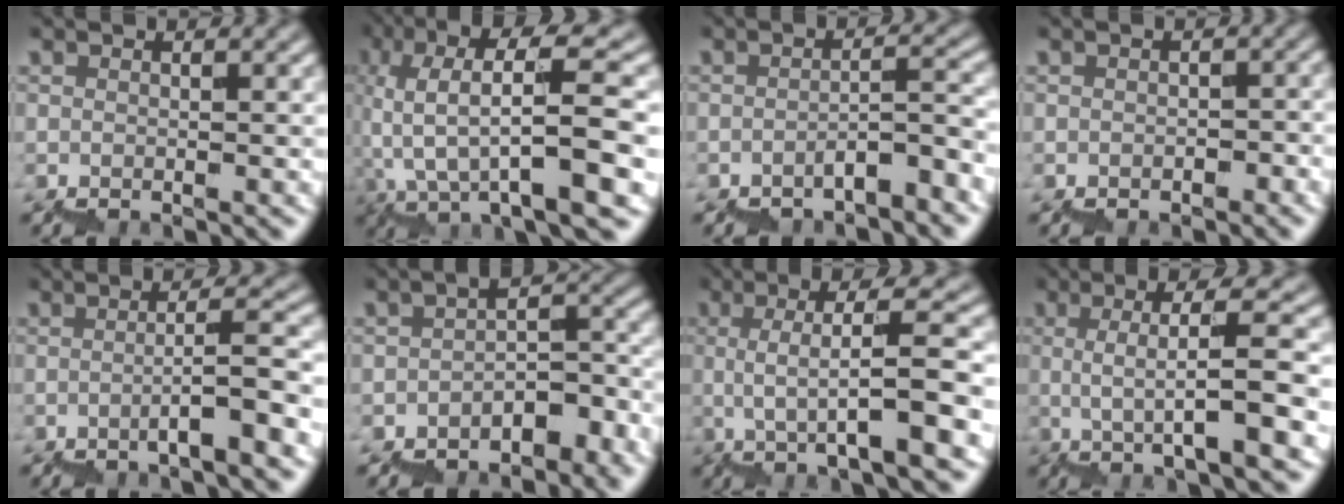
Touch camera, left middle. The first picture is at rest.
{"total": 10.0, "force": [0.0, 3.3, 9.5], "torque": [-0.178, 0.023, 0.001]}
{"total": 3.3, "force": [-2.1, 0.7, 2.5], "torque": [-0.035, 0.020, -0.028]}
{"total": 1.2, "force": [-1.1, 0.3, 0.3], "torque": [-0.011, 0.009, -0.006]}
{"total": 5.6, "force": [-1.9, 0.7, 5.2], "torque": [-0.068, 0.030, -0.034]}
{"total": 5.7, "force": [-3.5, 2.7, 3.6], "torque": [-0.045, 0.009, -0.061]}
{"total": 7.4, "force": [0.3, 1.2, 7.3], "torque": [-0.109, 0.028, 0.008]}
{"total": 6.7, "force": [0.8, 1.1, 6.6], "torque": [-0.099, 0.020, 0.018]}